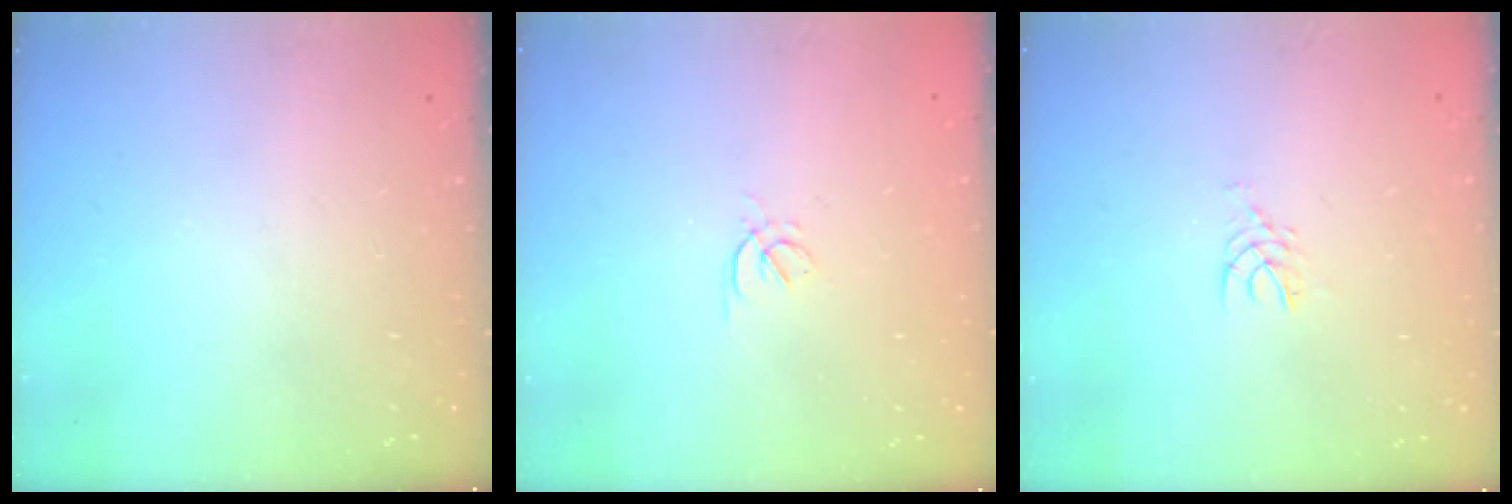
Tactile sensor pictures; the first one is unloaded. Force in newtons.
{"total": 1.7, "press": 1.6, "slide": 0.5}
{"total": 2.5, "press": 2.5, "slide": 0.2}